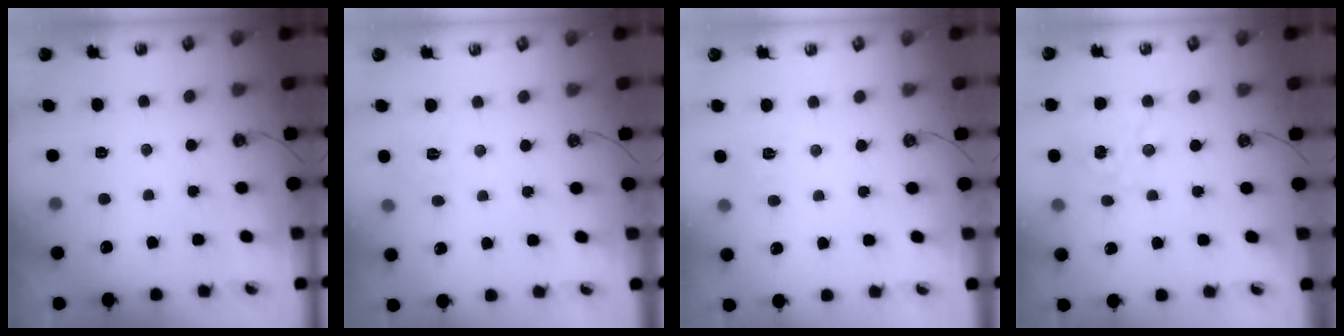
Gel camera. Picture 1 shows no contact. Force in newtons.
{"total": 6.2, "press": 6.2, "slide": 0.7}
{"total": 4.6, "press": 4.6, "slide": 0.6}
{"total": 3.8, "press": 3.8, "slide": 0.4}